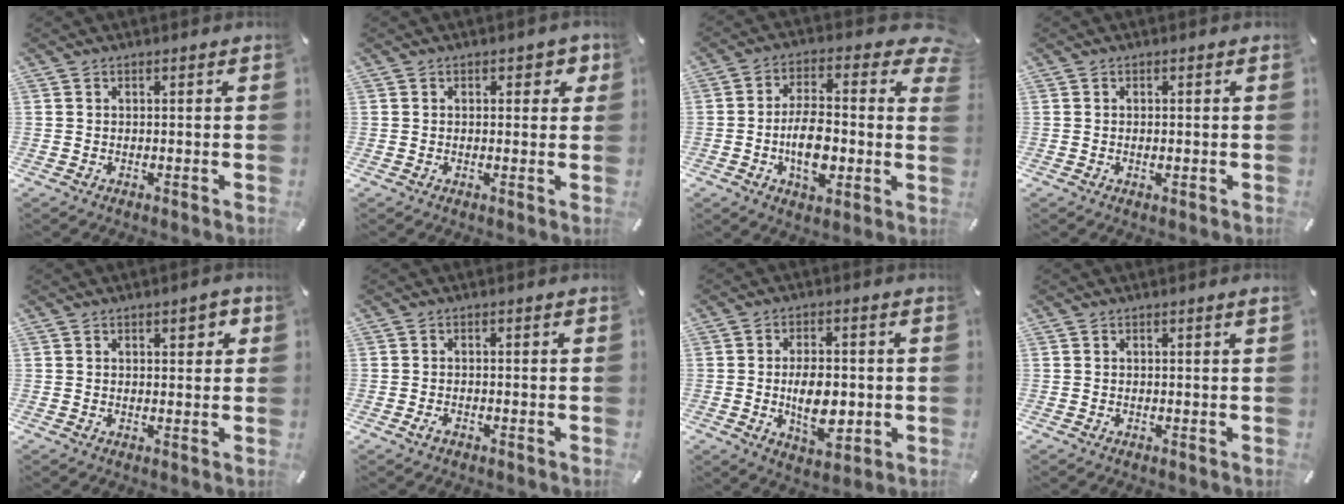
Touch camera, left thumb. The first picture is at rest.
{"total": 2.5, "force": [0.8, 1.6, 1.8], "torque": [-0.006, -0.004, 0.004]}
{"total": 13.5, "force": [-1.9, 8.2, 10.5], "torque": [-0.169, -0.008, -0.035]}
{"total": 1.1, "force": [-0.1, 0.4, 1.0], "torque": [-0.018, 0.000, -0.003]}
{"total": 2.9, "force": [1.3, 1.4, 2.1], "torque": [-0.020, -0.004, 0.016]}
{"total": 1.5, "force": [-0.9, 0.8, 1.0], "torque": [-0.018, 0.003, -0.017]}
{"total": 10.2, "force": [-1.3, 6.2, 8.1], "torque": [-0.130, -0.005, -0.026]}
{"total": 0.8, "force": [0.3, -0.1, 0.7], "torque": [-0.012, 0.000, 0.004]}